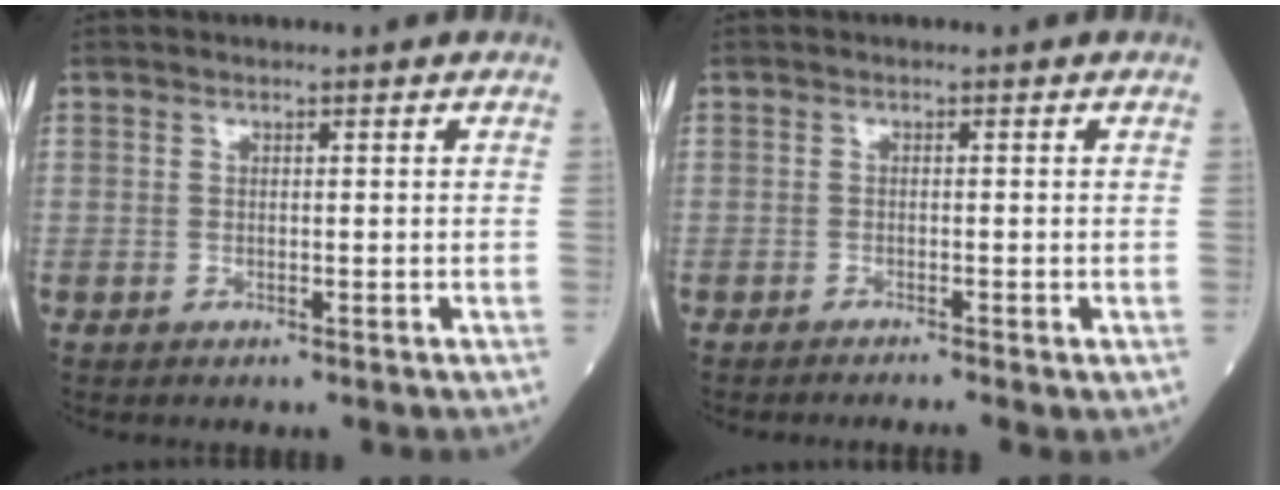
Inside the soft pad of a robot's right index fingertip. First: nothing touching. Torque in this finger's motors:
{"motor_torque": [0.20, -0.24, 0.14, 0.03]}